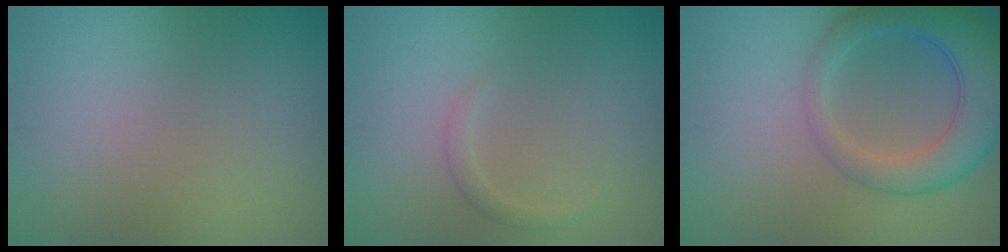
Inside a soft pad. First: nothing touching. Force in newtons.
{"total": 0.9, "press": 0.9, "slide": 0.0}
{"total": 5.7, "press": 5.7, "slide": 0.4}